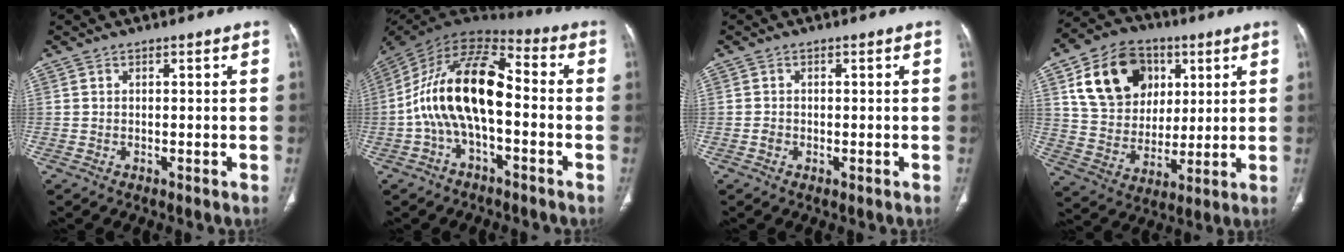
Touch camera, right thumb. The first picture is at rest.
{"total": 17.6, "force": [-2.2, 8.6, 15.1], "torque": [-0.275, 0.052, -0.048]}
{"total": 0.9, "force": [-0.3, 0.7, 0.5], "torque": [-0.012, 0.000, -0.006]}
{"total": 18.4, "force": [6.9, 14.1, 9.6], "torque": [-0.140, -0.005, 0.127]}